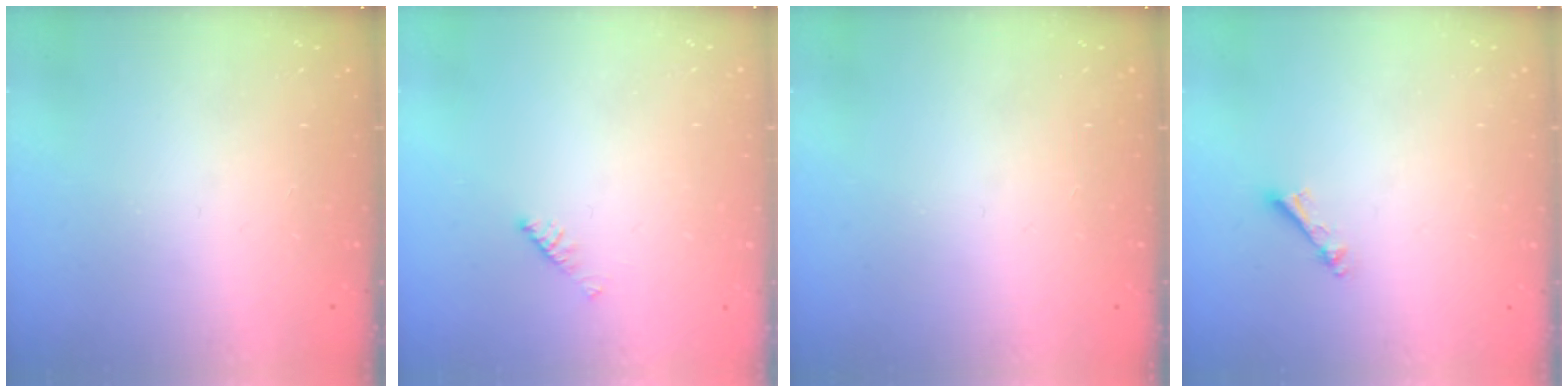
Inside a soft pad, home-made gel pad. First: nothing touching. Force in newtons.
{"total": 4.1, "press": 4.0, "slide": 0.6}
{"total": 0.0}
{"total": 3.6, "press": 3.6, "slide": 0.3}